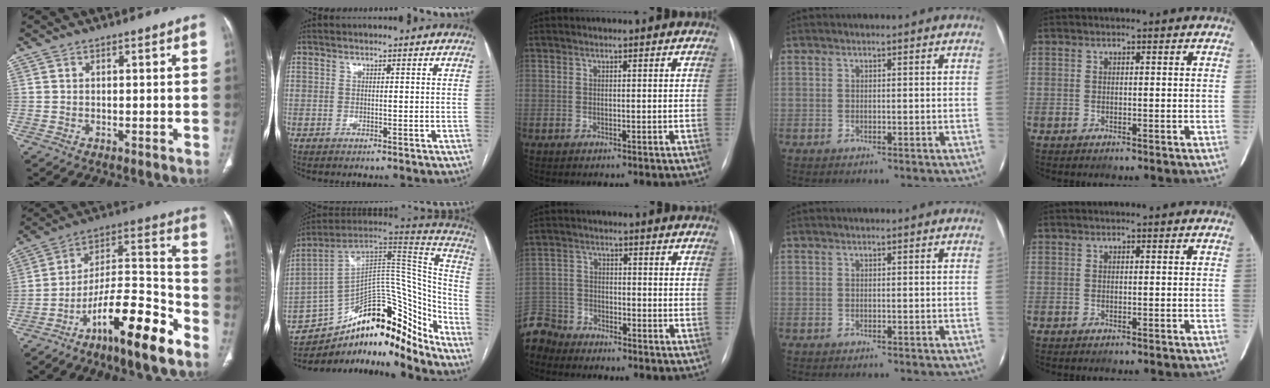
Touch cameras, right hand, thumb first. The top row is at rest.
{"thumb": {"total": 18.9, "force": [-11.4, 3.9, 14.5], "torque": [-0.243, 0.080, -0.193]}, "index": {"total": 24.0, "force": [-17.9, 8.6, 13.5], "torque": [-0.151, 0.071, -0.269]}, "middle": {"total": 7.5, "force": [-6.9, 2.9, 0.0], "torque": [-0.009, -0.001, -0.137]}}